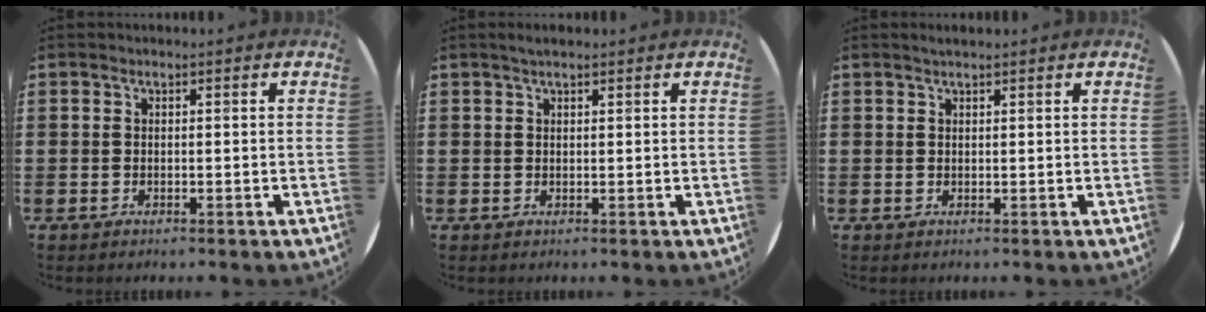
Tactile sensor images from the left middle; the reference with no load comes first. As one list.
[{"total": 1.2, "force": [1.0, 0.3, 0.6], "torque": [-0.012, 0.002, 0.017]}, {"total": 0.8, "force": [0.7, 0.0, 0.3], "torque": [-0.006, 0.000, 0.013]}]